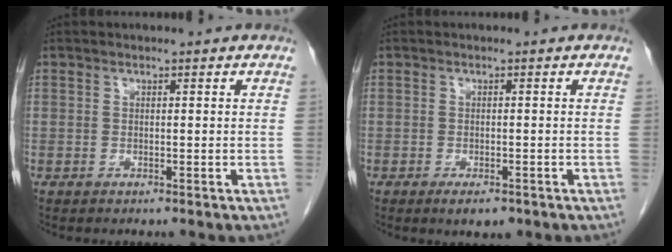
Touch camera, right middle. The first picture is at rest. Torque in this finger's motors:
{"motor_torque": [0.44, -0.23, 0.00, 0.02]}